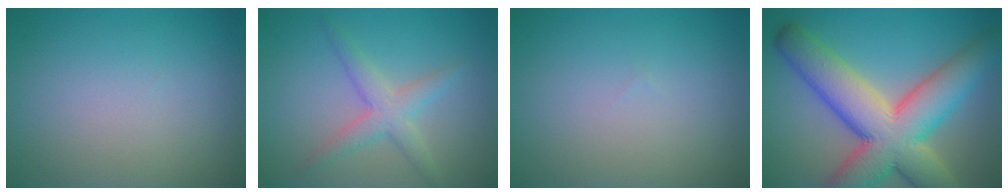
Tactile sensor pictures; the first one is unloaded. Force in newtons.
{"total": 3.0, "press": 3.0, "slide": 0.2}
{"total": 0.0}
{"total": 12.2, "press": 12.2, "slide": 0.9}